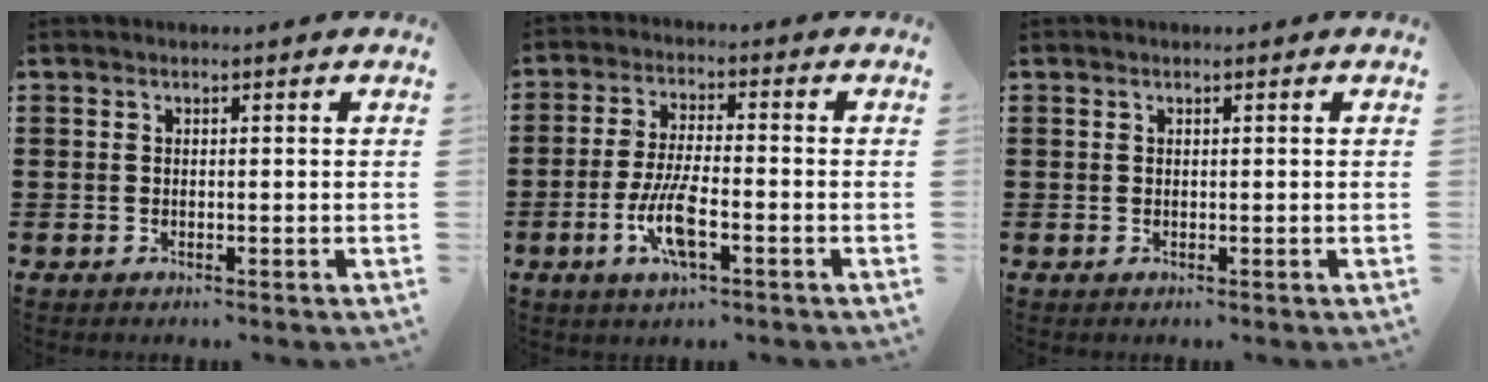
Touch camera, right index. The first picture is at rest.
{"total": 7.3, "force": [-2.7, 2.1, 6.5], "torque": [-0.146, -0.013, -0.053]}
{"total": 0.0}